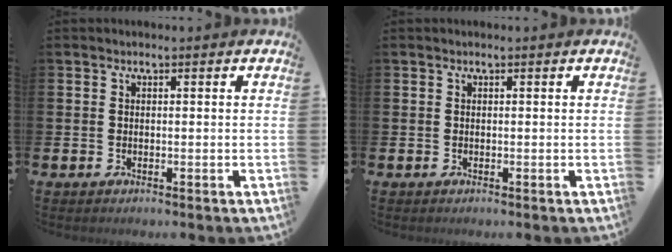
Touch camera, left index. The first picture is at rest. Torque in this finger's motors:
{"motor_torque": [0.00, 0.00, 0.00, 0.00]}